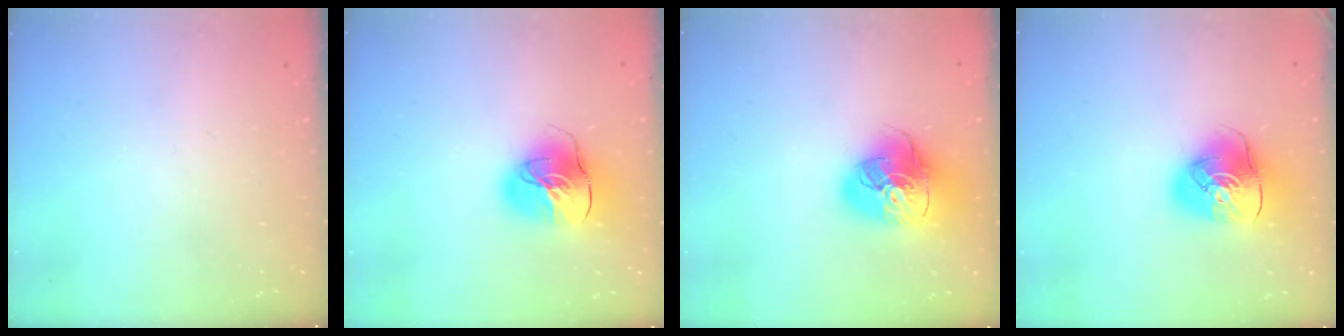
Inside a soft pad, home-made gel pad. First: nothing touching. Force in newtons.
{"total": 14.5, "press": 14.4, "slide": 2.0}
{"total": 17.8, "press": 17.6, "slide": 2.6}
{"total": 11.3, "press": 11.1, "slide": 1.7}